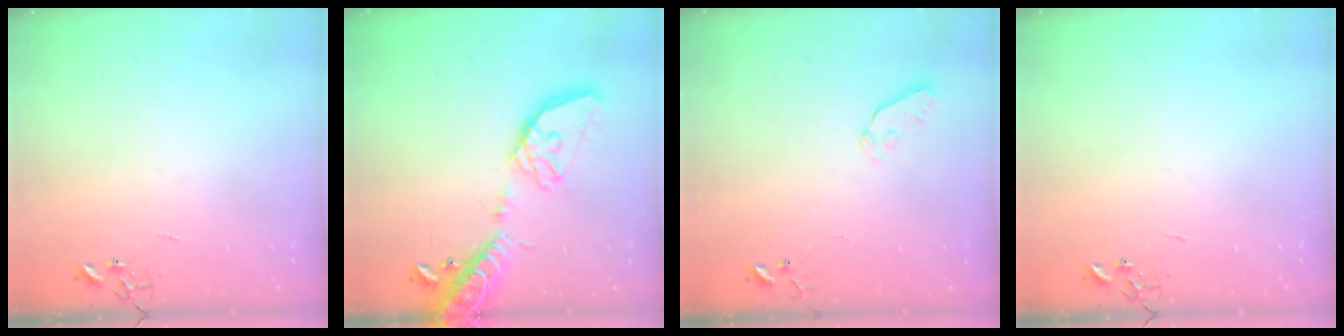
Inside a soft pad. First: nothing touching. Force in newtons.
{"total": 21.3, "press": 20.9, "slide": 3.7}
{"total": 3.2, "press": 3.1, "slide": 0.6}
{"total": 0.0}